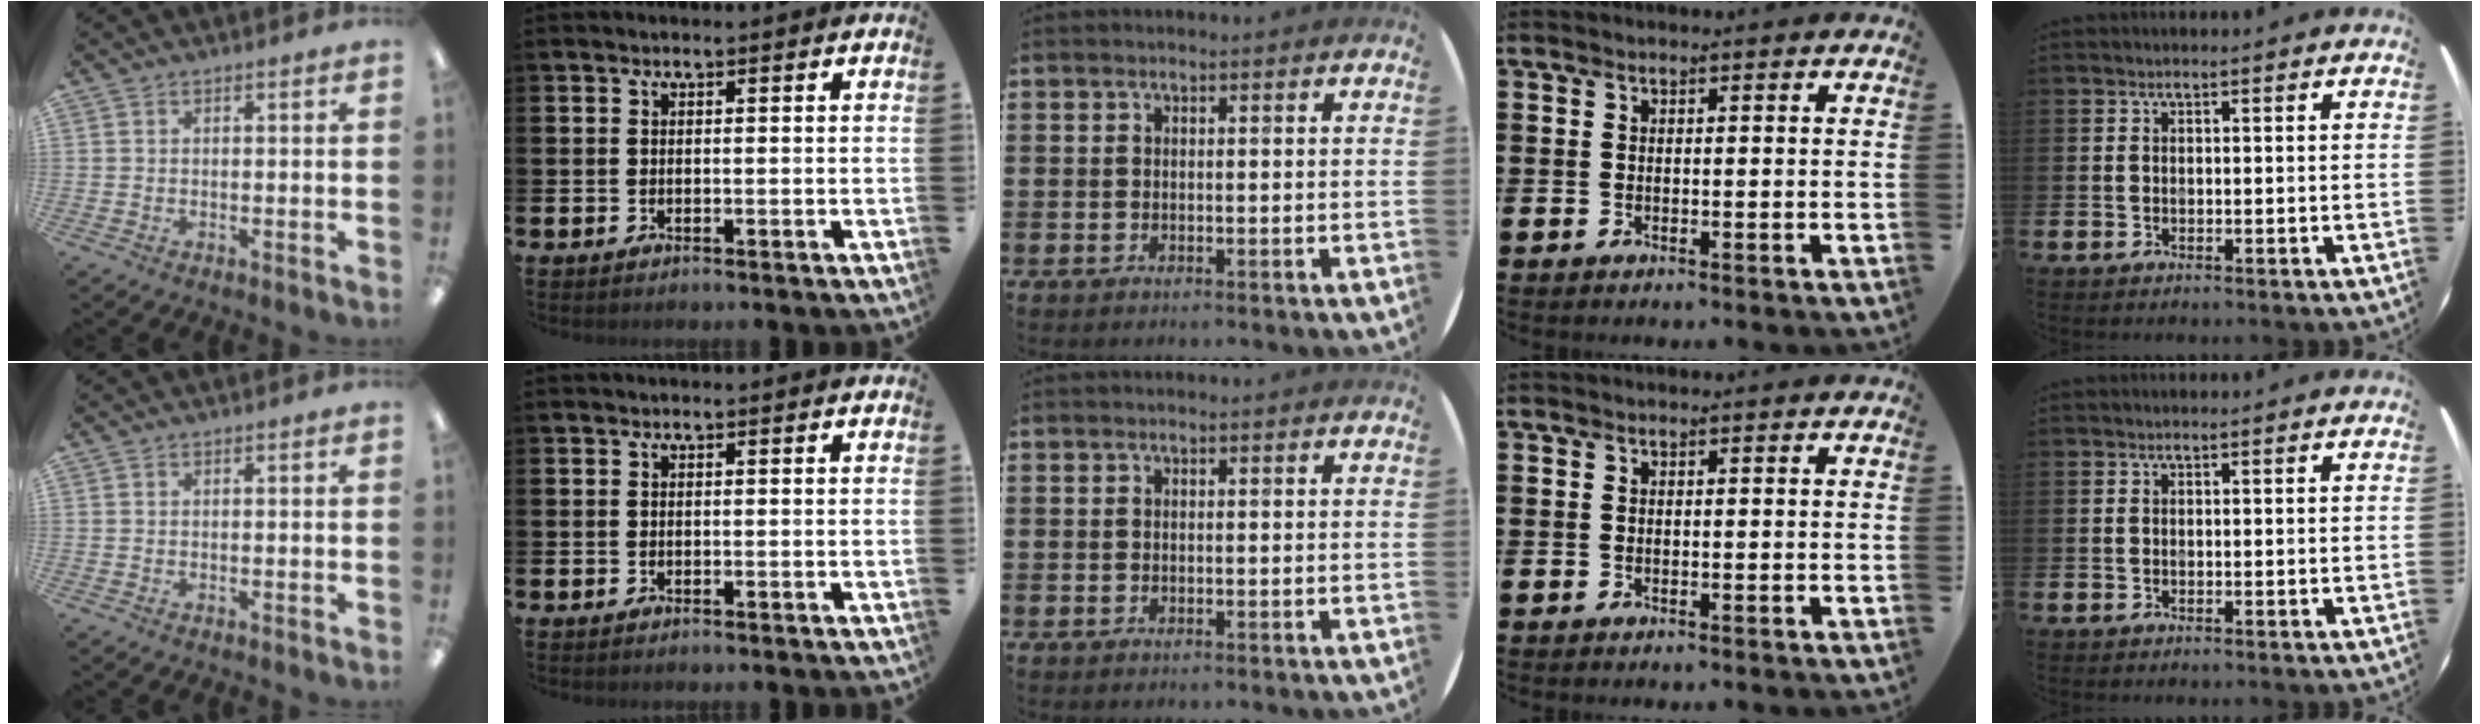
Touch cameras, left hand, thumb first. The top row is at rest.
{}